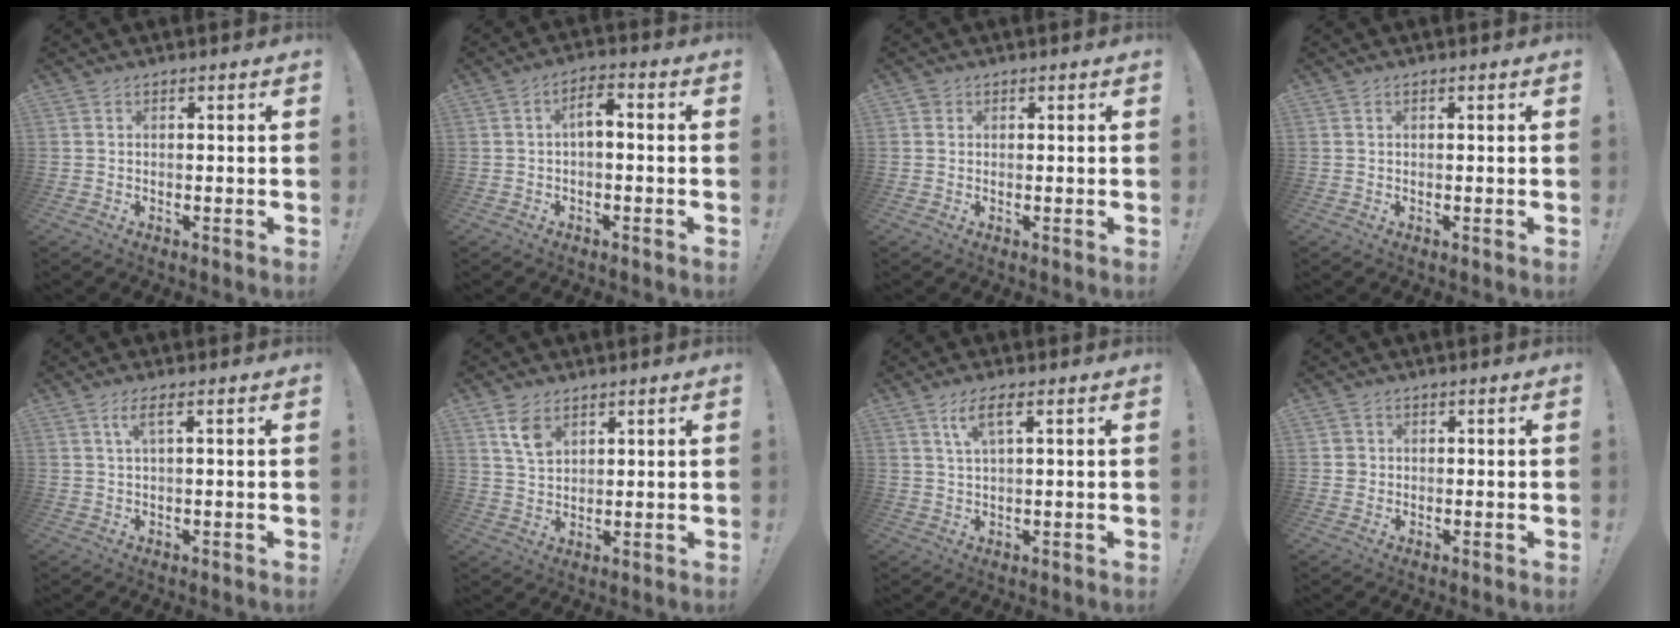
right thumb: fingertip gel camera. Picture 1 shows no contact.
{"total": 4.6, "force": [-0.7, 2.0, 4.1], "torque": [-0.074, 0.012, -0.014]}
{"total": 1.0, "force": [0.5, 0.9, 0.1], "torque": [-0.007, 0.003, 0.011]}
{"total": 0.0}
{"total": 3.3, "force": [1.0, 0.4, 3.1], "torque": [-0.058, 0.001, 0.014]}
{"total": 6.3, "force": [3.6, 3.6, 3.8], "torque": [-0.057, -0.019, 0.066]}
{"total": 4.9, "force": [2.1, 0.9, 4.3], "torque": [-0.084, 0.001, 0.034]}
{"total": 1.9, "force": [0.0, 1.9, 0.4], "torque": [-0.006, 0.006, 0.000]}